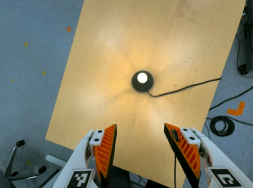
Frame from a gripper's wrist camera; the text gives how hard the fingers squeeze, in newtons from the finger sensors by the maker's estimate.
{"total": 0.0}